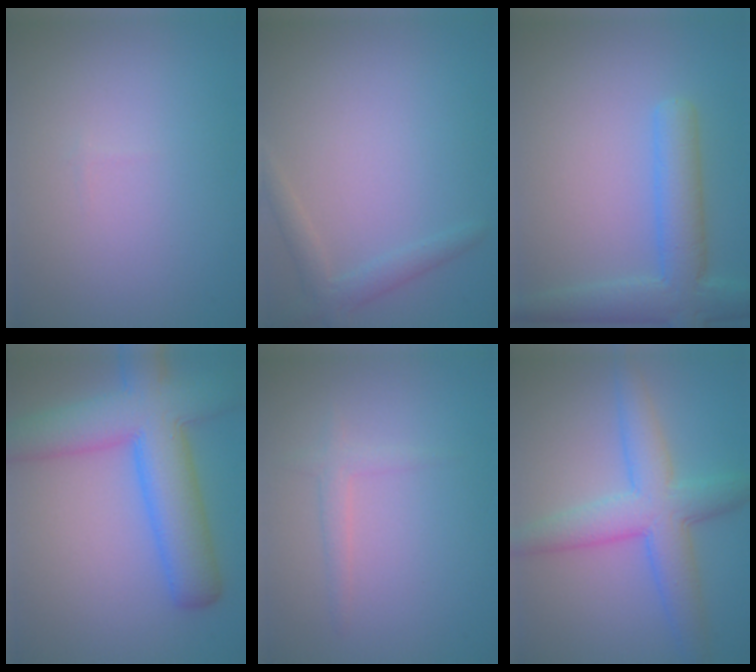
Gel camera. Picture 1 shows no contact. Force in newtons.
{"total": 2.0, "press": 2.0, "slide": 0.1}
{"total": 5.4, "press": 5.4, "slide": 0.3}
{"total": 9.7, "press": 9.7, "slide": 0.3}
{"total": 1.3, "press": 1.3, "slide": 0.0}
{"total": 6.0, "press": 6.0, "slide": 0.2}